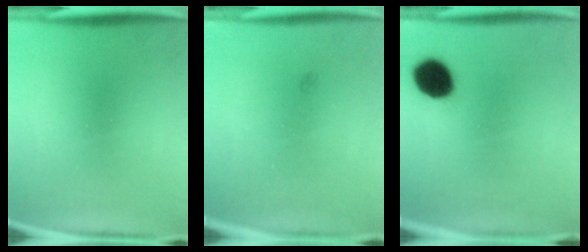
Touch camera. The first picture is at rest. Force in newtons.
{"total": 0.6}
{"total": 11.4}